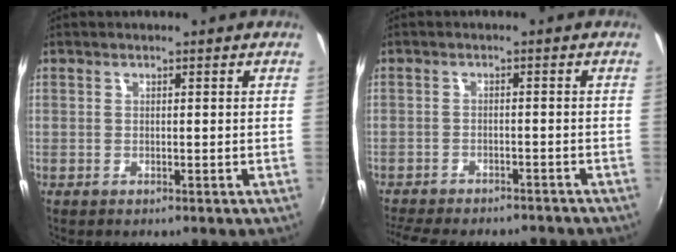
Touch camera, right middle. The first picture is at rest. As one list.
[{"total": 13.5, "force": [-11.6, 3.7, 5.7], "torque": [-0.129, -0.022, -0.164]}]